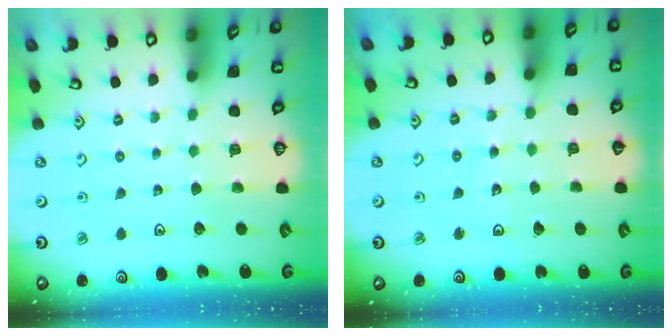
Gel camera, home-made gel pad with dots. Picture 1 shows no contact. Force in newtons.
{"total": 3.5, "press": 3.5, "slide": 0.4}